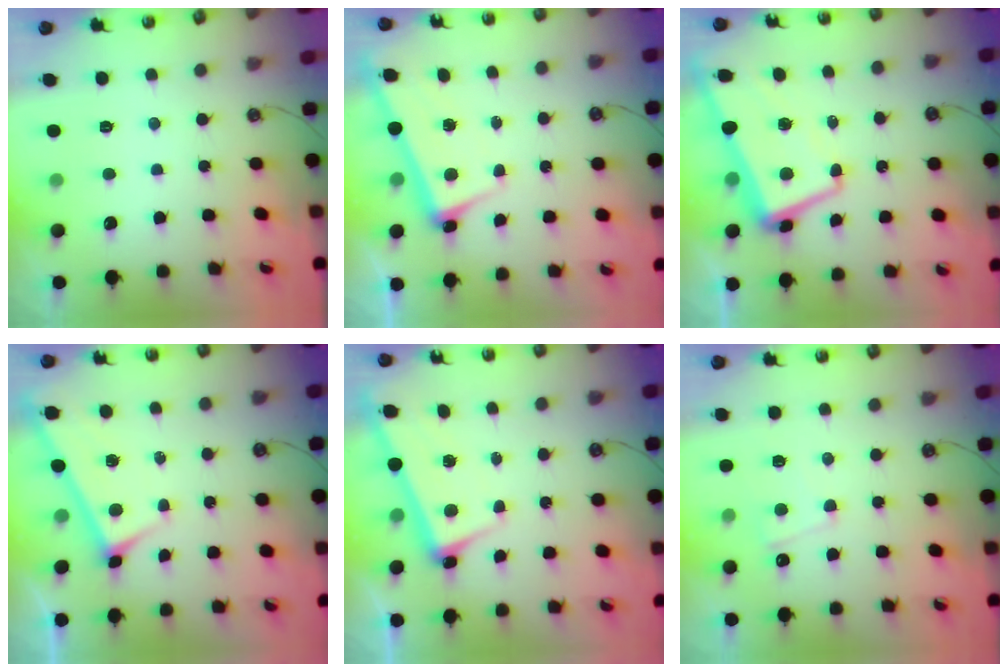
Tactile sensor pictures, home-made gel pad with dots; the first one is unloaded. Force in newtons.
{"total": 2.6, "press": 2.5, "slide": 0.6}
{"total": 2.6, "press": 2.4, "slide": 1.1}
{"total": 3.3, "press": 3.3, "slide": 0.3}
{"total": 2.6, "press": 2.5, "slide": 0.6}
{"total": 2.3, "press": 2.3, "slide": 0.5}